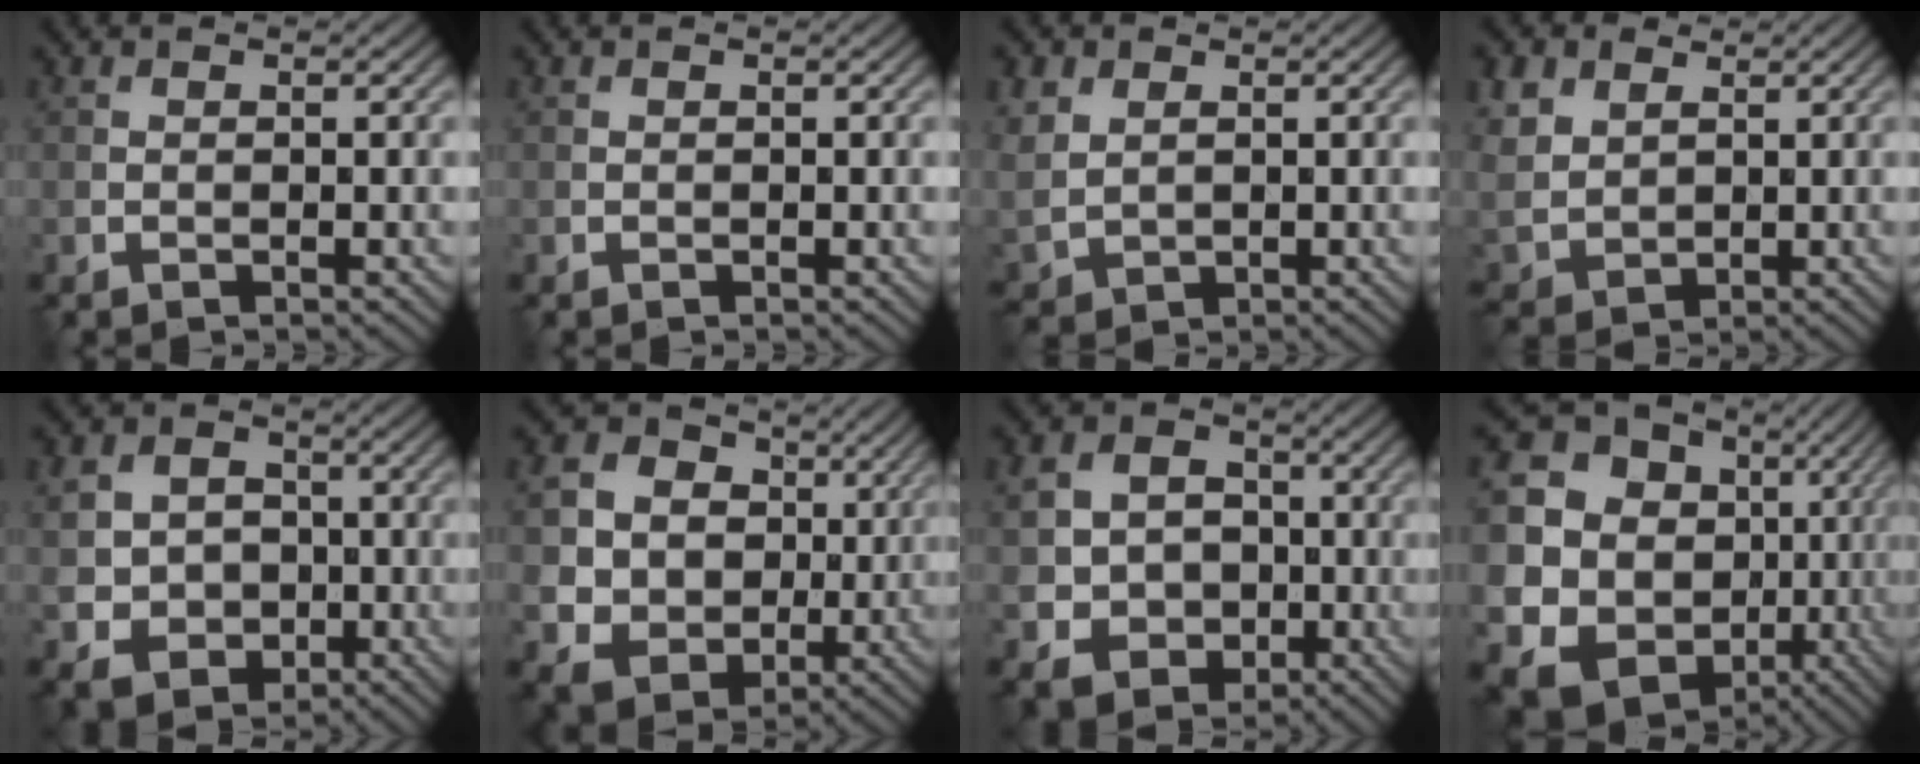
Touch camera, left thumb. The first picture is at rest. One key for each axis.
{"total": 0.0}
{"total": 4.1, "fx": 1.4, "fy": 3.2, "fz": 2.1, "tx": -0.078, "ty": 0.002, "tz": 0.035}
{"total": 5.9, "fx": 2.5, "fy": 4.5, "fz": 2.9, "tx": -0.115, "ty": 0.006, "tz": 0.054}
{"total": 8.4, "fx": -1.0, "fy": 7.5, "fz": 3.7, "tx": -0.110, "ty": -0.011, "tz": -0.029}
{"total": 13.2, "fx": 2.5, "fy": 11.6, "fz": 5.9, "tx": -0.198, "ty": 0.007, "tz": 0.057}
{"total": 9.3, "fx": -1.3, "fy": 8.2, "fz": 4.2, "tx": -0.118, "ty": -0.014, "tz": -0.039}
{"total": 18.2, "fx": -0.9, "fy": 16.5, "fz": 7.5, "tx": -0.196, "ty": -0.018, "tz": 0.004}